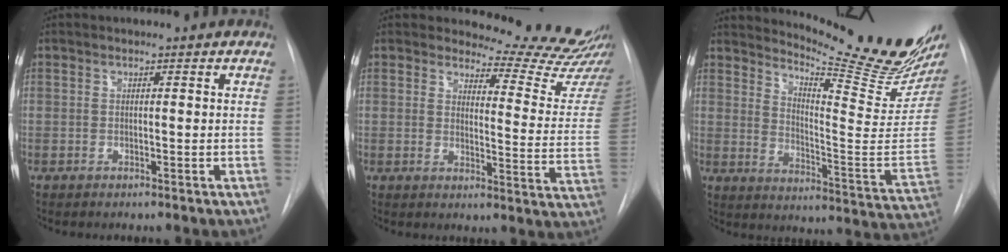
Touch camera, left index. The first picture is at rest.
{"total": 14.7, "force": [14.6, 0.4, 1.7], "torque": [-0.003, -0.138, 0.146]}
{"total": 21.5, "force": [19.6, 0.0, 8.8], "torque": [-0.134, -0.132, 0.253]}